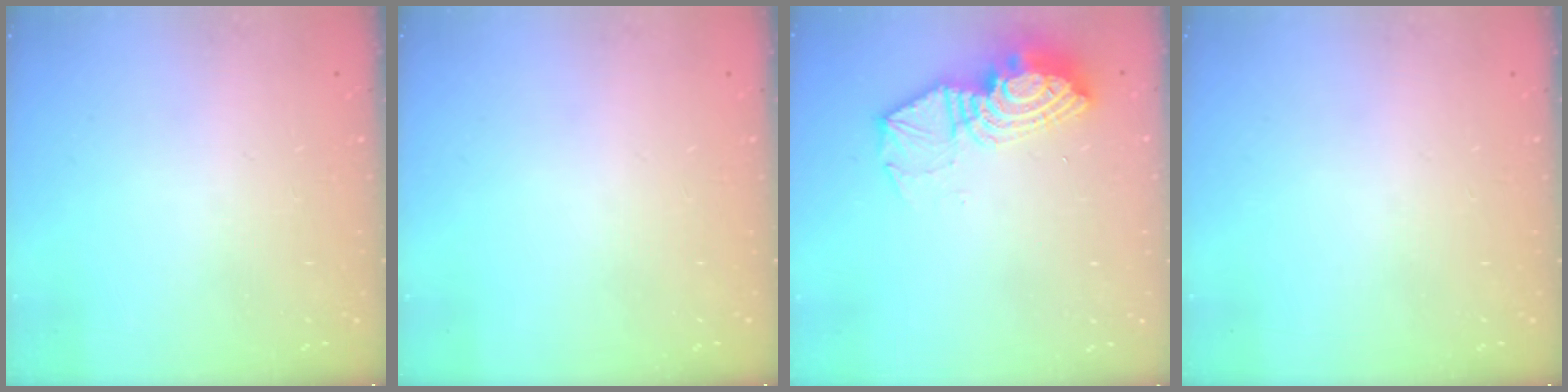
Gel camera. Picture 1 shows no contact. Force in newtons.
{"total": 0.0}
{"total": 13.6, "press": 13.5, "slide": 1.2}
{"total": 0.0}